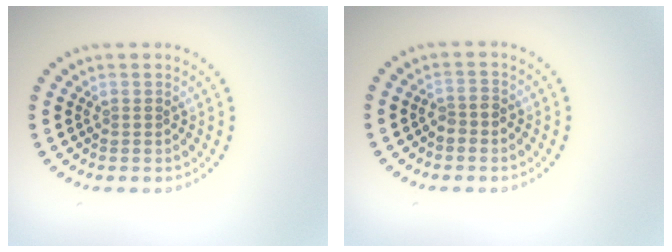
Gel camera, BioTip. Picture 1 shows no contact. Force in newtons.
{"total": 1.4, "press": 1.2, "slide": 0.7}